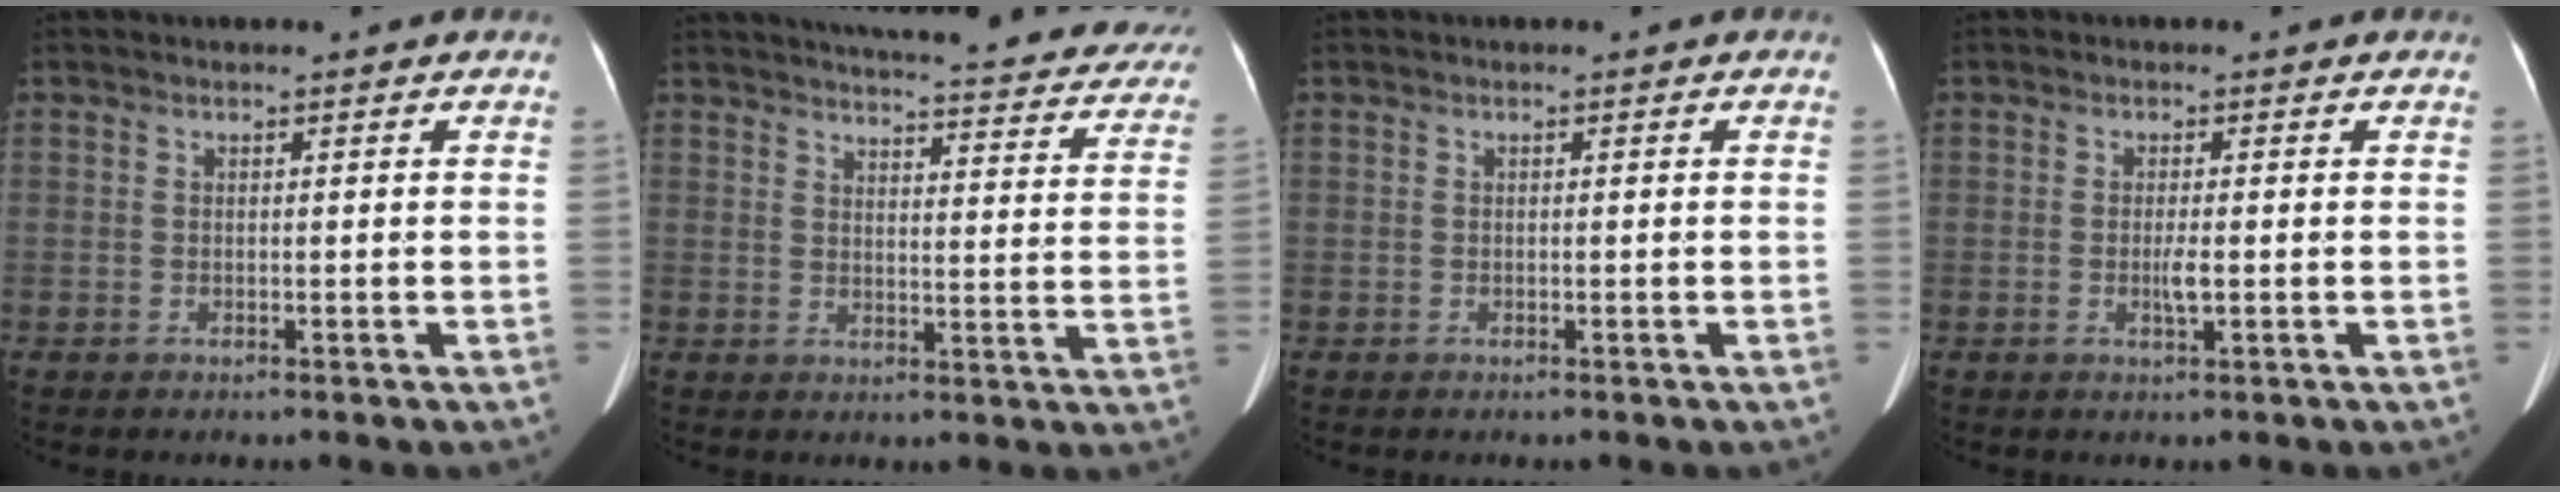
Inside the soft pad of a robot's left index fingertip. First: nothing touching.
{"total": 28.9, "force": [26.5, 4.7, 10.6], "torque": [-0.146, -0.067, 0.295]}
{"total": 0.0}
{"total": 1.7, "force": [-0.3, 0.1, 1.6], "torque": [-0.033, -0.002, -0.004]}